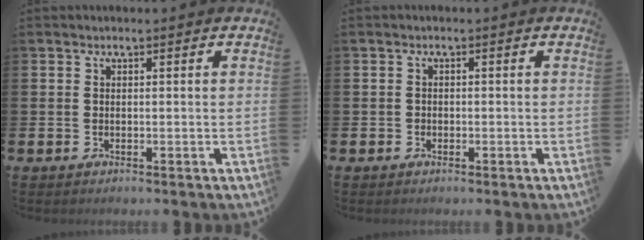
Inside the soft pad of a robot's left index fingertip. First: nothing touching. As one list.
[{"total": 0.7, "force": [-0.2, 0.7, 0.0], "torque": [-0.005, 0.007, -0.006]}]